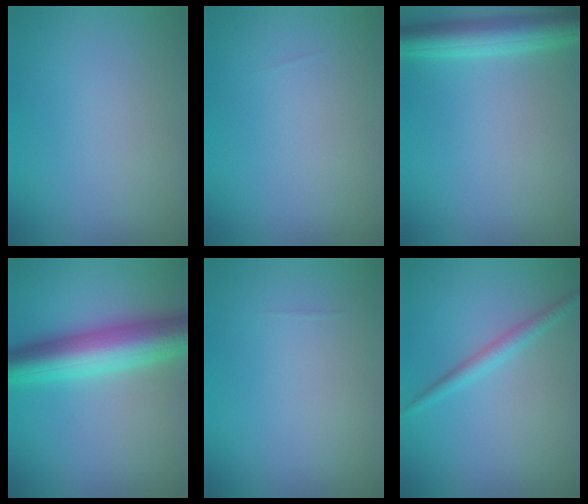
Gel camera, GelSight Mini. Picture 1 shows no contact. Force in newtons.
{"total": 0.0}
{"total": 4.5, "press": 4.5, "slide": 0.2}
{"total": 7.3, "press": 7.3, "slide": 0.1}
{"total": 0.0}
{"total": 1.7, "press": 1.7, "slide": 0.1}